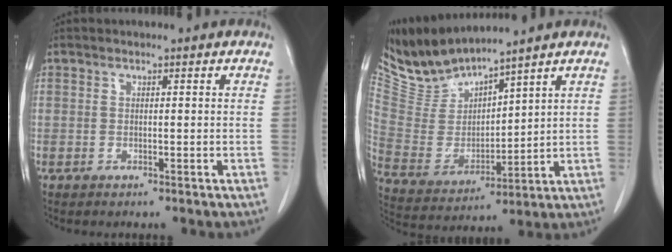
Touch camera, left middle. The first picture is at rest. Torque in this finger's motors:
{"motor_torque": [0.04, -0.32, -0.08, -0.02]}